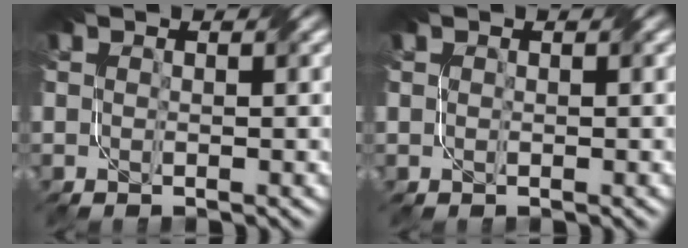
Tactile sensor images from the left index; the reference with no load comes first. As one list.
[{"total": 0.0}]